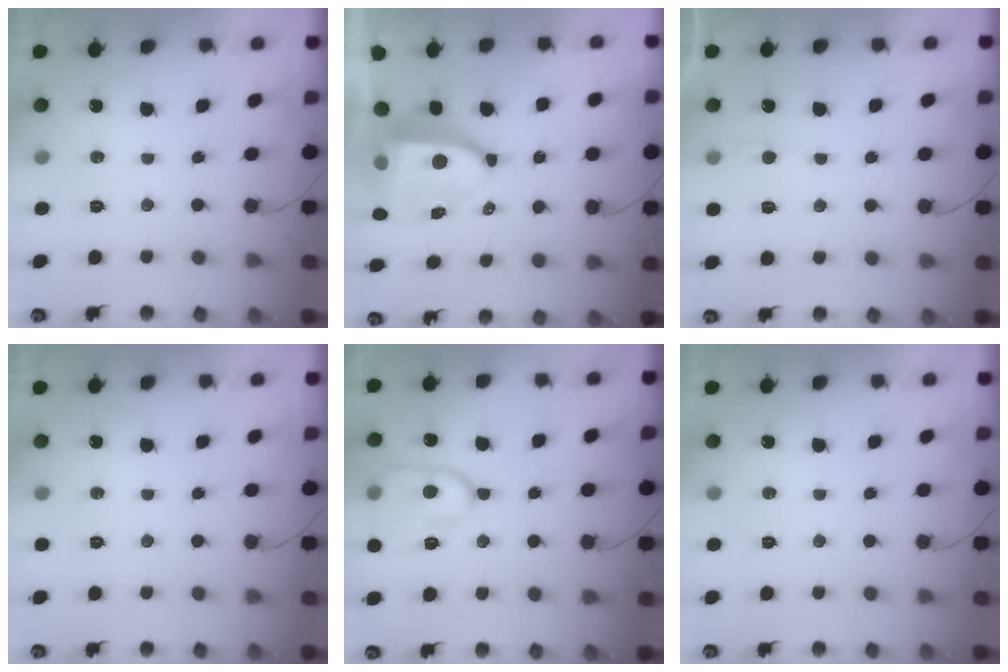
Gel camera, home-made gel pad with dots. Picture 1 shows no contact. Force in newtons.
{"total": 10.1, "press": 10.1, "slide": 1.2}
{"total": 1.8, "press": 1.8, "slide": 0.3}
{"total": 0.0}
{"total": 13.1, "press": 13.1, "slide": 1.3}
{"total": 0.0}